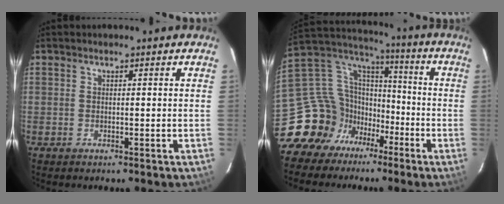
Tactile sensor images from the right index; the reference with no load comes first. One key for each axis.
{"total": 16.7, "fx": -10.2, "fy": 12.5, "fz": 4.5, "tx": -0.102, "ty": 0.057, "tz": -0.180}